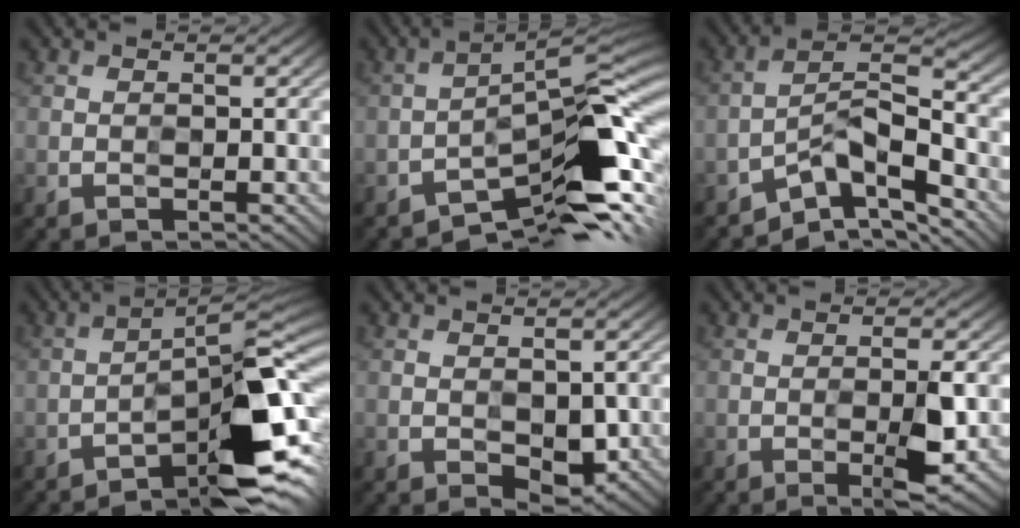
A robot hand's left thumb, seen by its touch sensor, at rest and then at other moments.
{"total": 8.9, "force": [-6.3, 1.9, 5.9], "torque": [-0.075, 0.015, -0.108]}
{"total": 6.6, "force": [-5.5, 1.6, 3.2], "torque": [-0.047, 0.013, -0.106]}
{"total": 10.0, "force": [-6.3, 1.4, 7.7], "torque": [-0.106, 0.018, -0.099]}
{"total": 2.7, "force": [-0.7, 1.8, 1.8], "torque": [-0.029, -0.002, -0.007]}
{"total": 3.5, "force": [-1.2, 0.3, 3.3], "torque": [-0.053, 0.004, -0.015]}